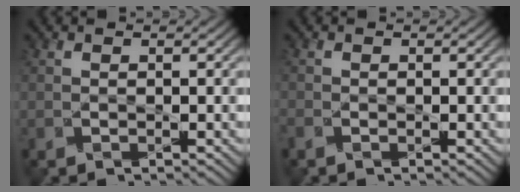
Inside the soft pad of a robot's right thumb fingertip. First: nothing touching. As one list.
[{"total": 1.0, "force": [-0.8, 0.4, 0.4], "torque": [-0.015, -0.006, -0.018]}]